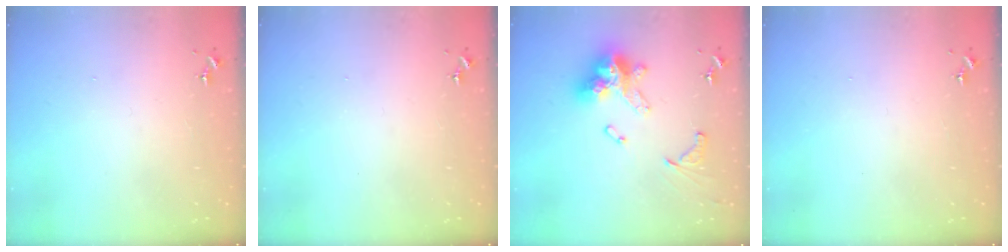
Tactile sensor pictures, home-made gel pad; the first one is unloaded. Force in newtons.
{"total": 0.0}
{"total": 17.5, "press": 17.5, "slide": 1.7}
{"total": 0.0}